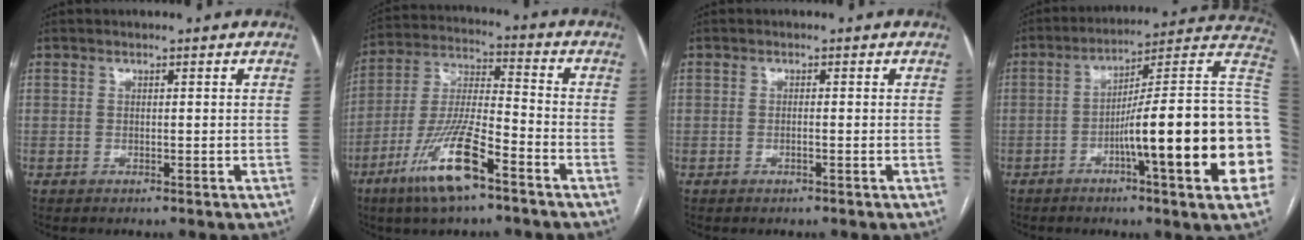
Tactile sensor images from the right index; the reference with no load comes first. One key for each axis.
{"total": 13.7, "fx": -7.9, "fy": 2.0, "fz": 11.0, "tx": -0.225, "ty": -0.018, "tz": -0.147}
{"total": 0.6, "fx": -0.3, "fy": 0.0, "fz": 0.6, "tx": -0.011, "ty": 0.001, "tz": -0.004}
{"total": 23.9, "fx": -4.7, "fy": 0.9, "fz": 23.4, "tx": -0.230, "ty": 0.016, "tz": -0.072}